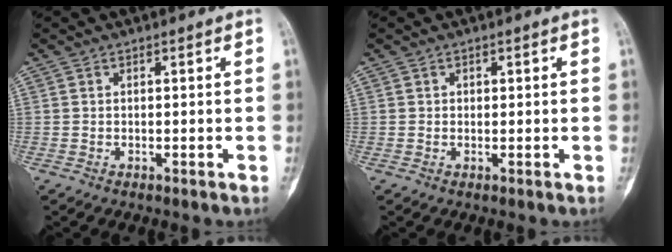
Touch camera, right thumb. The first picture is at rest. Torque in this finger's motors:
{"motor_torque": [0.00, 0.05, -0.14, 0.30, -0.03]}